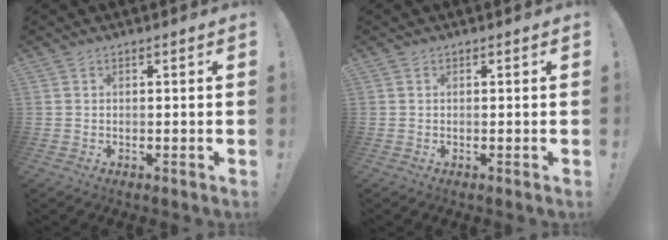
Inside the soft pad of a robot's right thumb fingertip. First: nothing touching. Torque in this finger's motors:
{"motor_torque": [-0.12, 0.22, -0.24, 0.13, 0.04]}